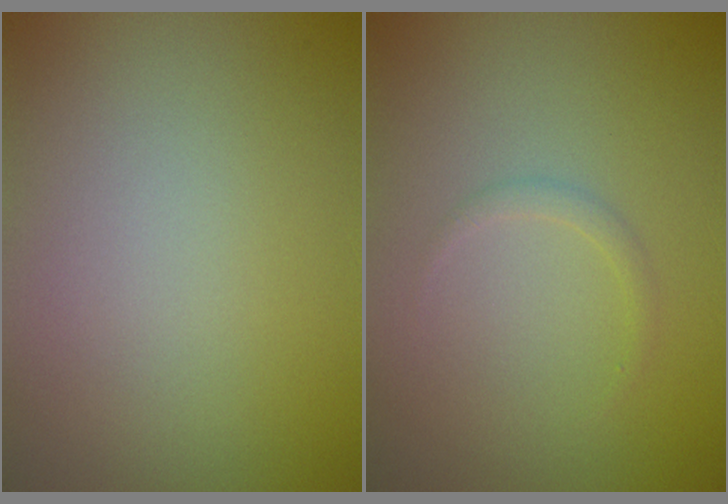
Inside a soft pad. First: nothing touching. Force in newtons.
{"total": 0.8, "press": 0.8, "slide": 0.1}